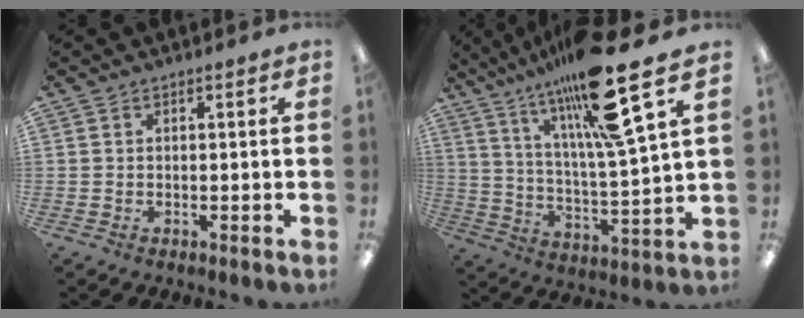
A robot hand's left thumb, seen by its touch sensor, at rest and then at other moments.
{"total": 22.2, "force": [15.8, 2.3, 15.4], "torque": [-0.262, -0.085, 0.242]}